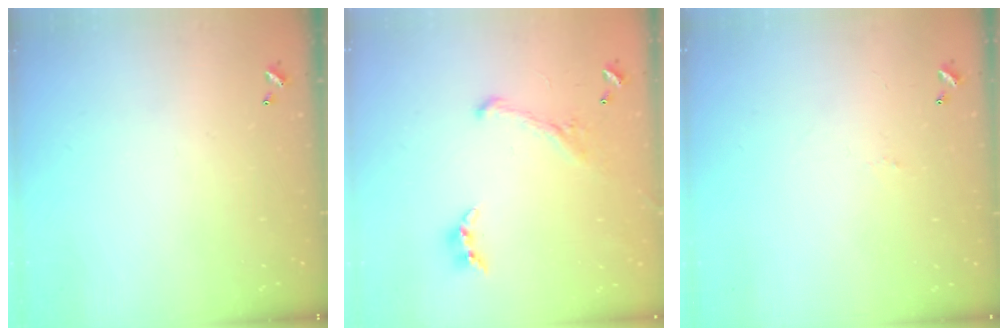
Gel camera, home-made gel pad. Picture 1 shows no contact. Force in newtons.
{"total": 1.4, "press": 0.6, "slide": 1.2}
{"total": 1.6, "press": 1.5, "slide": 0.5}